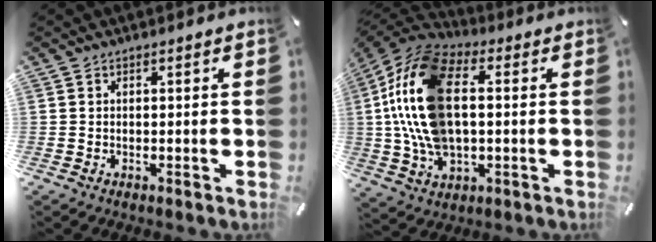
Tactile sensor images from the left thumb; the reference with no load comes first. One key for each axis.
{"total": 18.5, "fx": 0.9, "fy": 11.4, "fz": 14.5, "tx": -0.341, "ty": 0.002, "tz": 0.010}